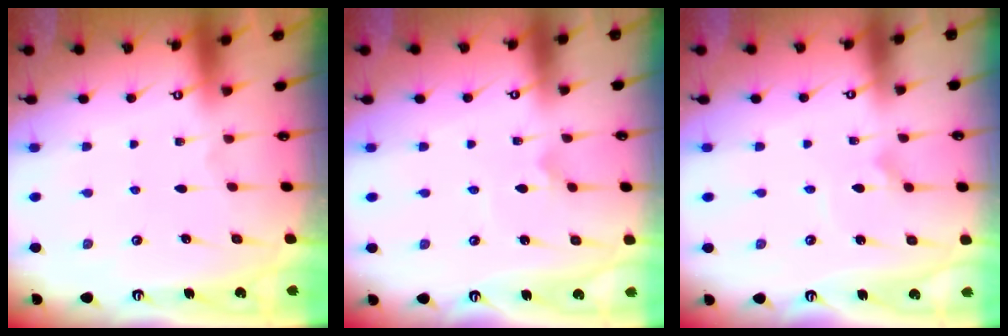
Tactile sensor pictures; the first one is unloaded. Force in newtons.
{"total": 2.9, "press": 2.9, "slide": 0.2}
{"total": 2.3, "press": 2.3, "slide": 0.1}